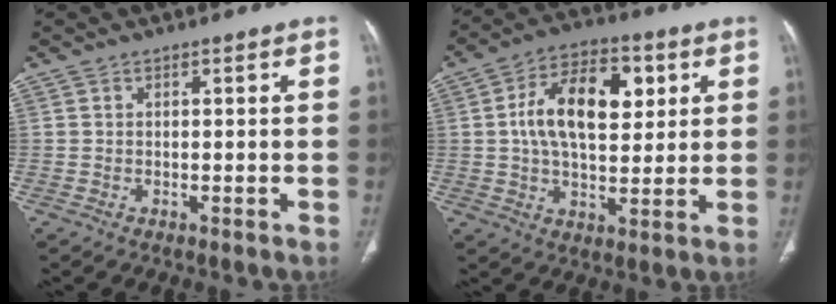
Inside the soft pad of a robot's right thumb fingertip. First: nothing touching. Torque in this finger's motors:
{"motor_torque": [1.01, 3.03, 0.90, -0.61, 0.28]}